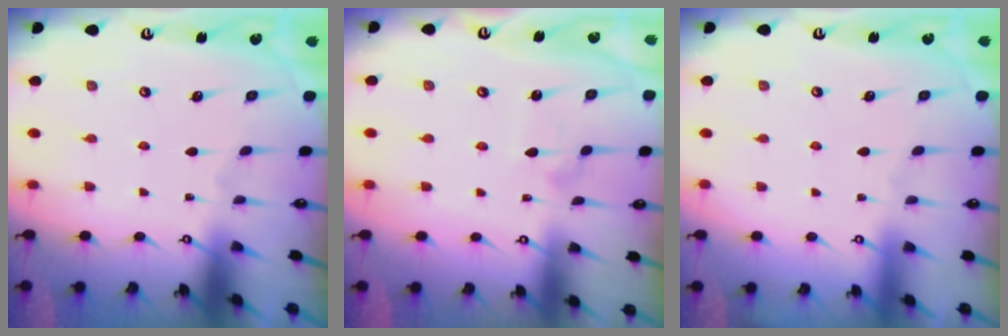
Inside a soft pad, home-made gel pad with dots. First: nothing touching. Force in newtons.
{"total": 3.7, "press": 3.7, "slide": 0.2}
{"total": 3.9, "press": 3.9, "slide": 0.1}